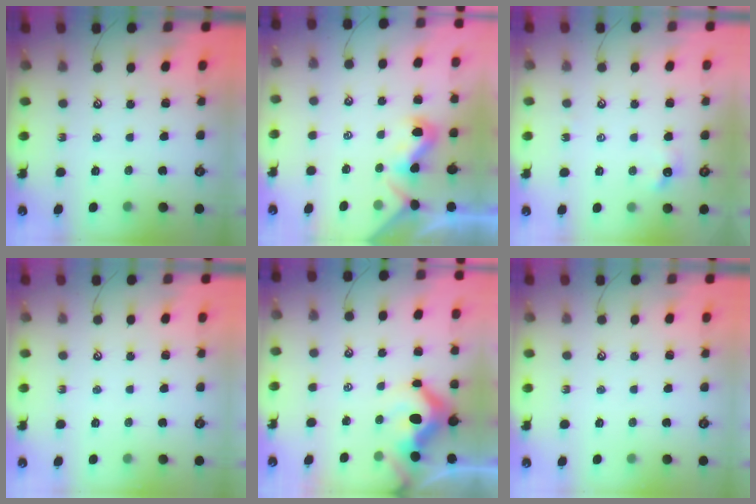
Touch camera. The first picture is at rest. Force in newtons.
{"total": 0.5, "press": 0.3, "slide": 0.4}
{"total": 5.4, "press": 5.3, "slide": 0.7}
{"total": 0.0}
{"total": 7.7, "press": 7.5, "slide": 1.5}
{"total": 0.0}